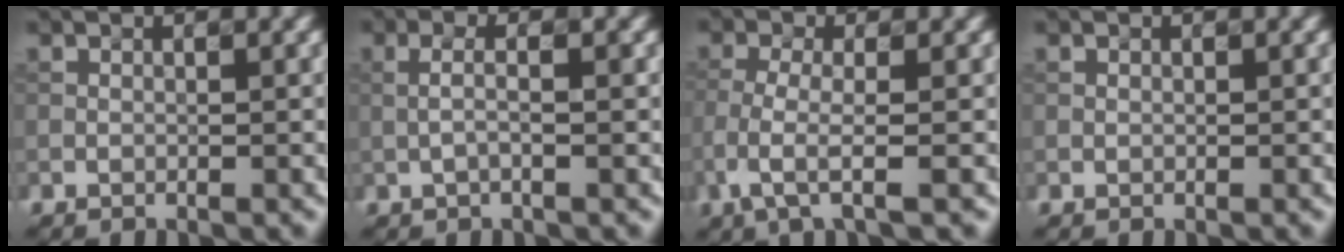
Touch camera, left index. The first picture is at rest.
{"total": 1.7, "force": [-0.1, 0.3, 1.7], "torque": [-0.036, 0.008, -0.002]}
{"total": 3.0, "force": [-1.4, 0.7, 2.5], "torque": [-0.058, 0.001, -0.028]}
{"total": 0.0}